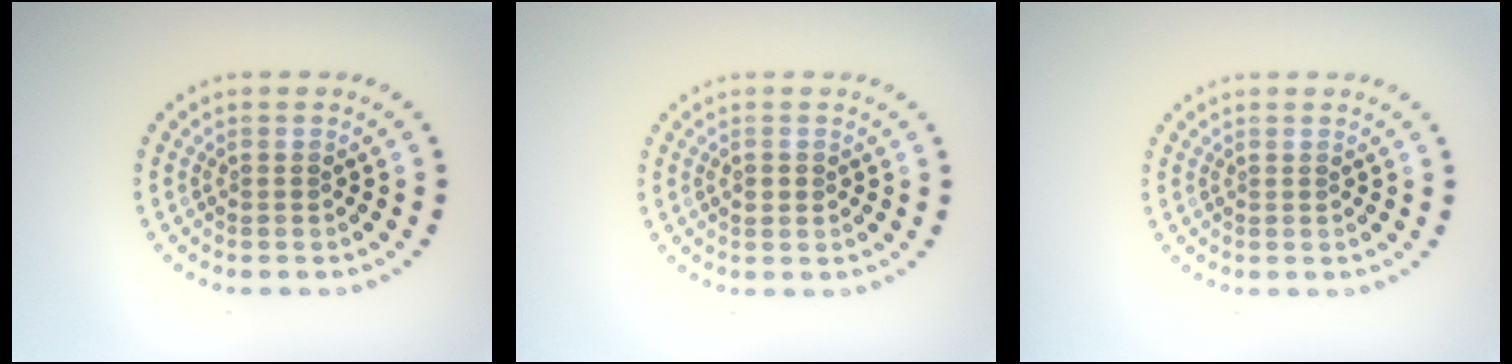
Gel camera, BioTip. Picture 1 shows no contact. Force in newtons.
{"total": 1.2, "press": 1.2, "slide": 0.0}
{"total": 0.0}